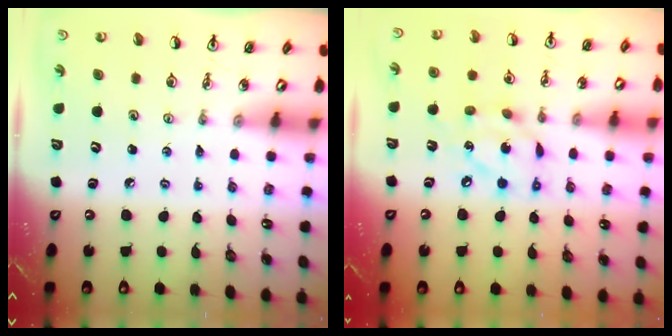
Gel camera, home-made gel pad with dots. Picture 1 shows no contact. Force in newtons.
{"total": 12.0, "press": 12.0, "slide": 0.9}